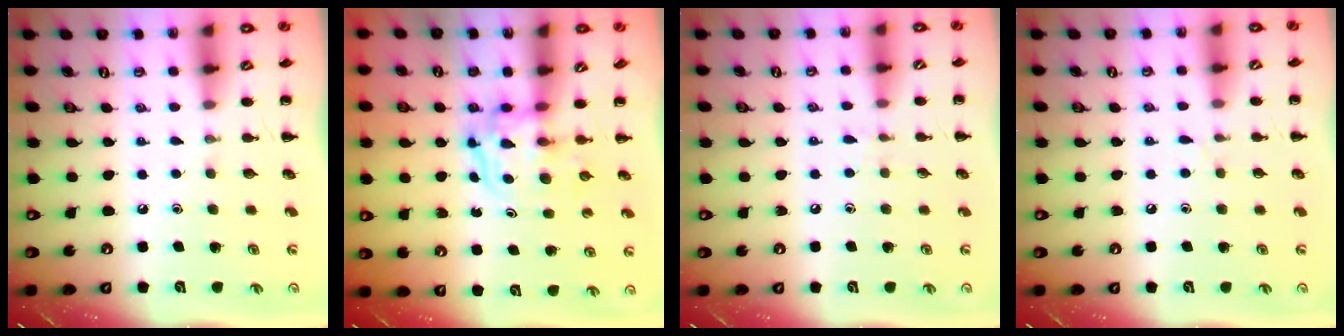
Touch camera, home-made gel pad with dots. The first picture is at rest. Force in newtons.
{"total": 3.3, "press": 3.3, "slide": 0.3}
{"total": 5.0, "press": 4.6, "slide": 1.9}
{"total": 3.5, "press": 3.2, "slide": 1.4}